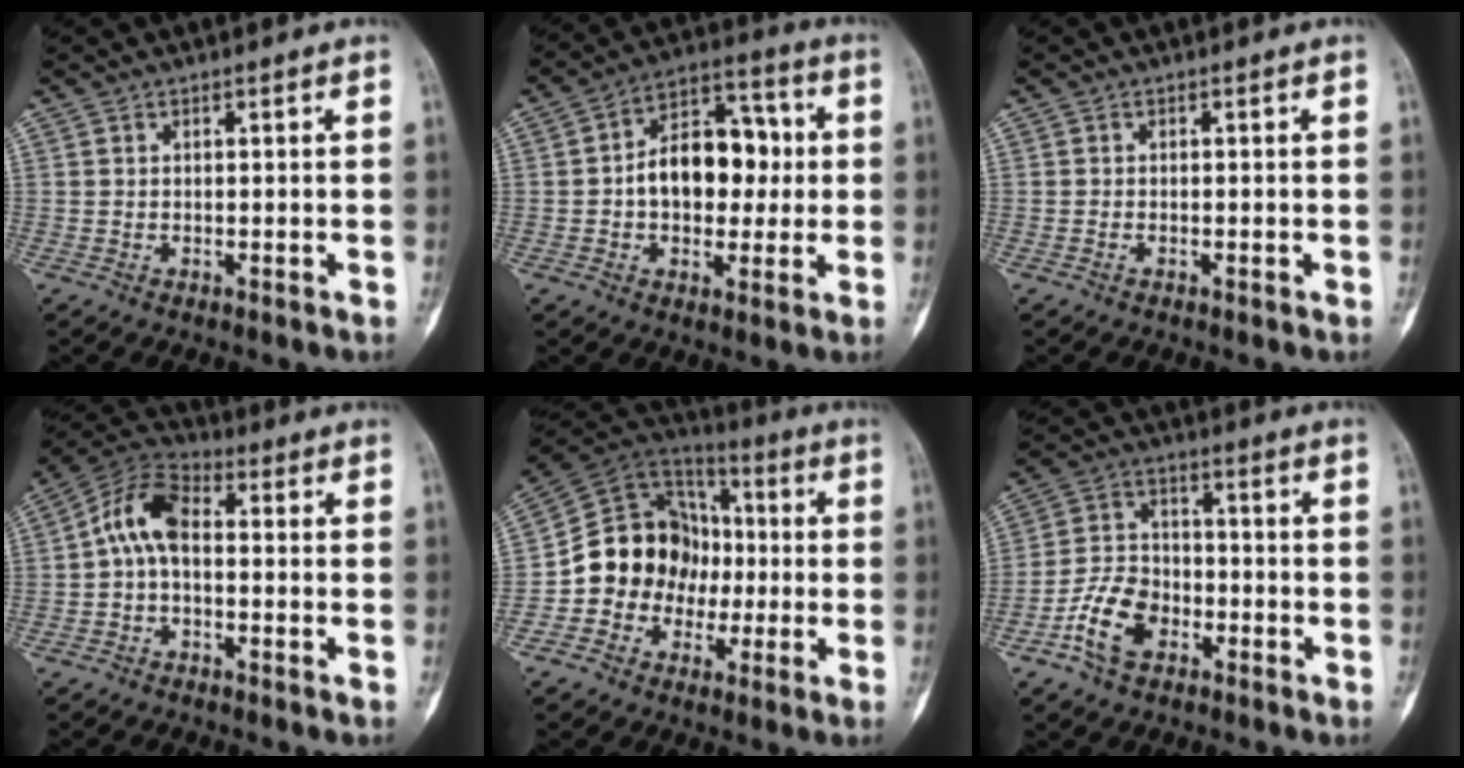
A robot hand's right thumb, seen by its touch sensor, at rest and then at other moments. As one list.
[{"total": 14.7, "force": [0.2, 9.9, 10.9], "torque": [-0.123, 0.036, -0.002]}, {"total": 0.0}, {"total": 9.0, "force": [-0.2, 5.4, 7.2], "torque": [-0.130, 0.032, -0.020]}, {"total": 15.8, "force": [-2.4, 13.8, 7.4], "torque": [-0.083, 0.057, -0.048]}, {"total": 9.8, "force": [-4.7, 6.5, 5.6], "torque": [-0.093, 0.033, -0.094]}]